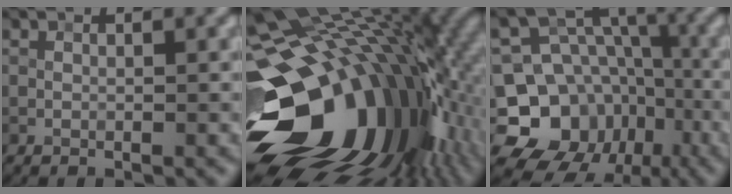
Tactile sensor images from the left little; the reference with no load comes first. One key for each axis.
{"total": 19.3, "fx": -3.6, "fy": 13.5, "fz": 13.4, "tx": -0.263, "ty": -0.018, "tz": -0.062}
{"total": 12.3, "fx": -5.2, "fy": 10.1, "fz": 4.6, "tx": -0.099, "ty": 0.018, "tz": -0.100}